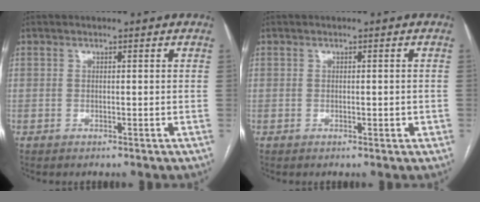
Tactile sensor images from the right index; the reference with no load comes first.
{"total": 1.2, "force": [-0.2, 0.6, 1.0], "torque": [-0.017, 0.006, 0.000]}